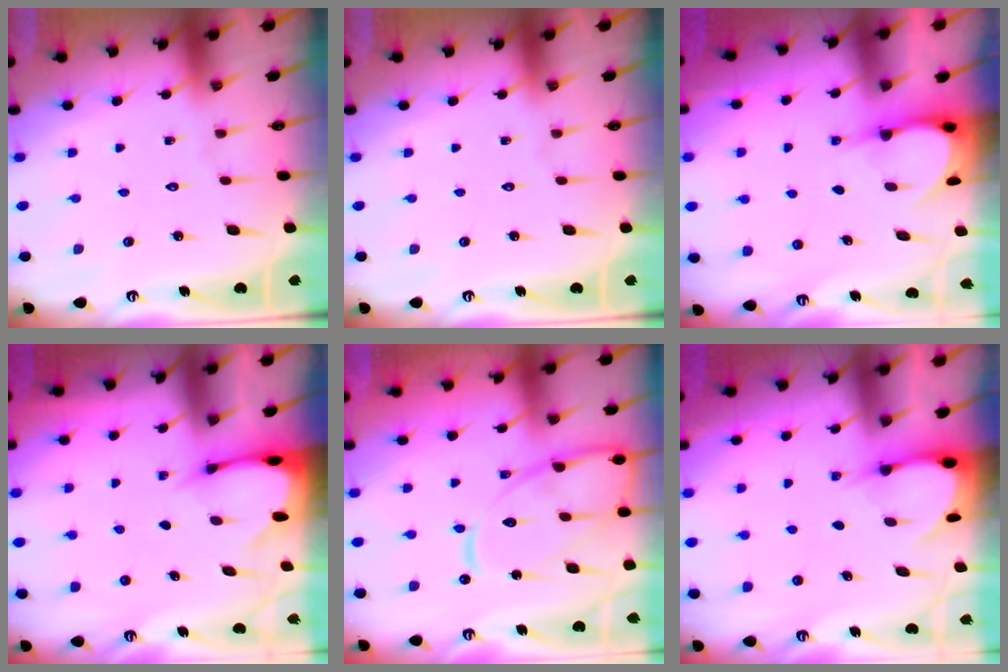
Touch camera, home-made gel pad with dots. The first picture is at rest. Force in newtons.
{"total": 0.0}
{"total": 3.9, "press": 3.9, "slide": 0.4}
{"total": 2.7, "press": 2.7, "slide": 0.3}
{"total": 14.5, "press": 14.4, "slide": 1.4}
{"total": 3.2, "press": 3.2, "slide": 0.3}